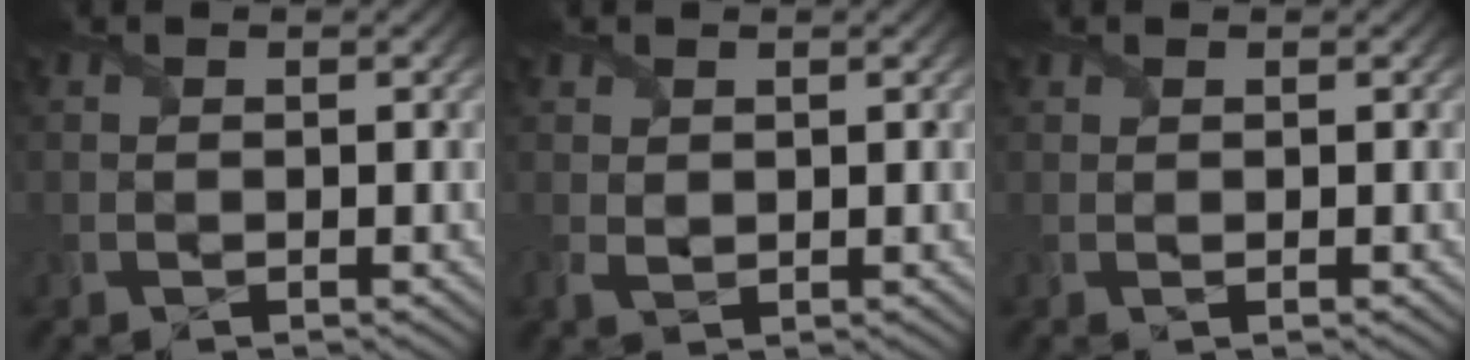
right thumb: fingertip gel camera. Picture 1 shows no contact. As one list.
[{"total": 1.6, "force": [0.7, 1.2, 0.8], "torque": [-0.026, 0.003, 0.012]}, {"total": 0.6, "force": [0.5, 0.1, 0.4], "torque": [-0.009, 0.004, 0.007]}]